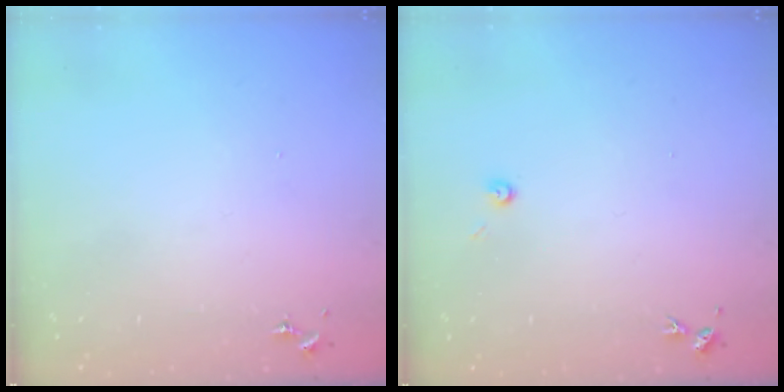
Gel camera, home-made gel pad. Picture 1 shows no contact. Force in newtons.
{"total": 3.2, "press": 3.2, "slide": 0.3}